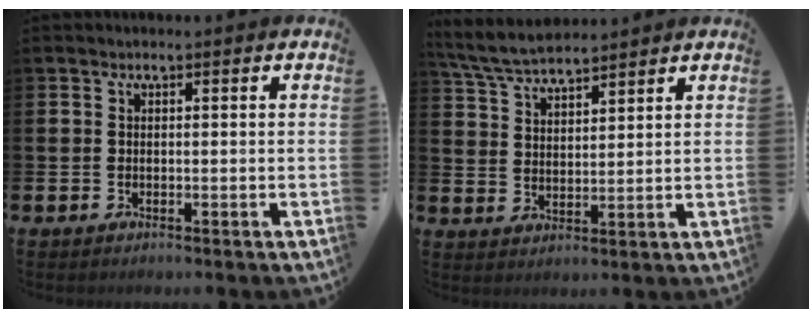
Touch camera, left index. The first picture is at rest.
{"total": 5.7, "force": [5.4, 1.0, 1.4], "torque": [-0.052, -0.018, 0.100]}